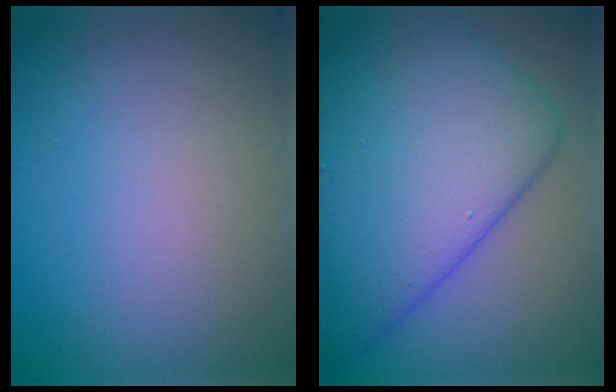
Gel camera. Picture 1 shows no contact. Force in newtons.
{"total": 11.6, "press": 11.6, "slide": 0.3}